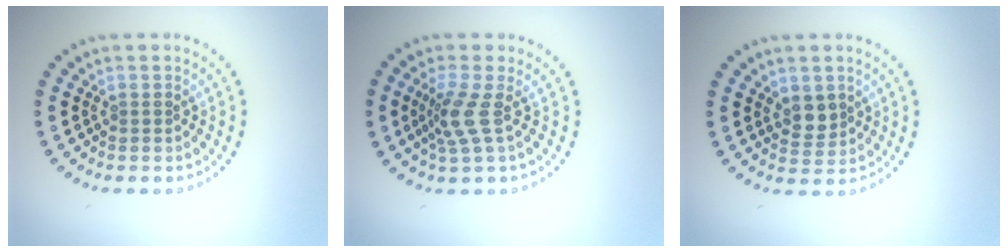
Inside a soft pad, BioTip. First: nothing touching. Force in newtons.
{"total": 2.6, "press": 1.9, "slide": 1.8}
{"total": 2.0, "press": 1.8, "slide": 0.9}